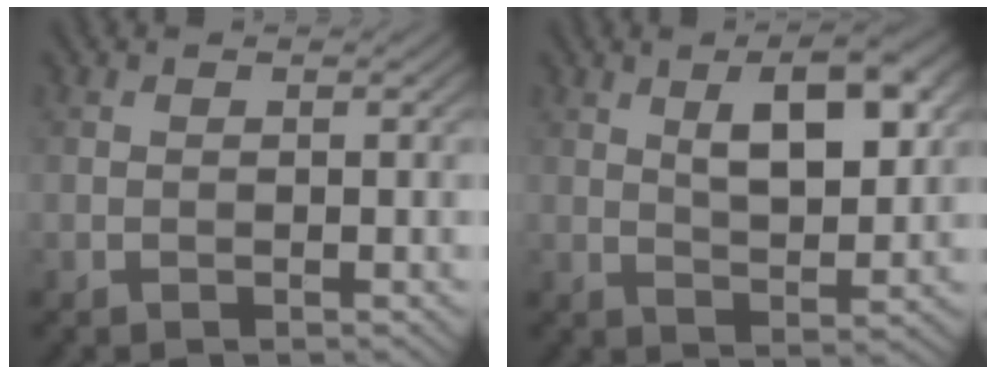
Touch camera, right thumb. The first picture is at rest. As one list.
[{"total": 8.7, "force": [3.2, 3.6, 7.2], "torque": [-0.110, 0.009, 0.051]}]